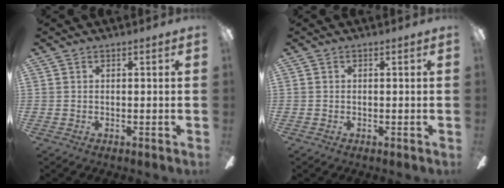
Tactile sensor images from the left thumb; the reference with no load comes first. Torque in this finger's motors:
{"motor_torque": [-0.03, 0.03, -0.04, 0.13, 0.00]}